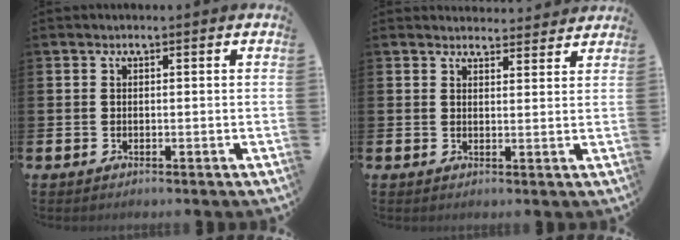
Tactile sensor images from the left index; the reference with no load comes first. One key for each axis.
{"total": 2.9, "fx": 2.9, "fy": 0.6, "fz": -0.1, "tx": 0.006, "ty": -0.018, "tz": 0.051}